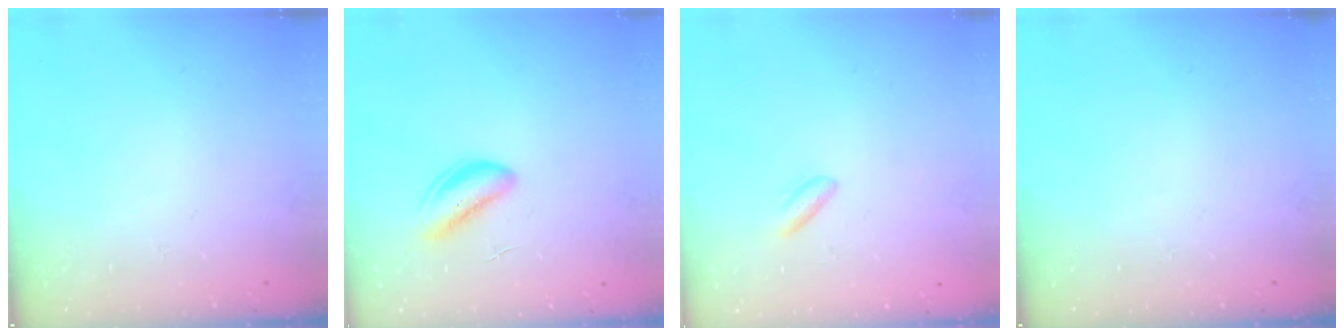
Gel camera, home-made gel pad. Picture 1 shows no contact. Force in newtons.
{"total": 5.8, "press": 5.7, "slide": 1.1}
{"total": 2.8, "press": 2.6, "slide": 1.3}
{"total": 0.0}